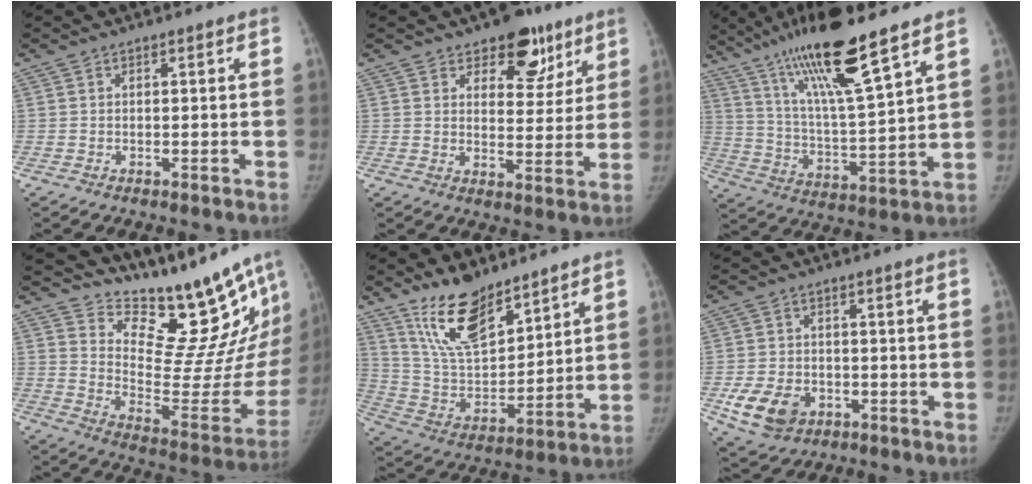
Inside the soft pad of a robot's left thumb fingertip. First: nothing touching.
{"total": 10.8, "force": [6.8, 6.1, 5.8], "torque": [-0.030, -0.033, 0.096]}
{"total": 18.7, "force": [13.0, 1.6, 13.3], "torque": [-0.229, -0.057, 0.239]}
{"total": 22.6, "force": [19.7, 7.3, 8.4], "torque": [-0.070, -0.153, 0.279]}
{"total": 15.8, "force": [11.4, 6.4, 8.8], "torque": [-0.124, -0.070, 0.227]}
{"total": 9.0, "force": [-3.1, 6.8, 4.9], "torque": [-0.080, 0.007, -0.044]}